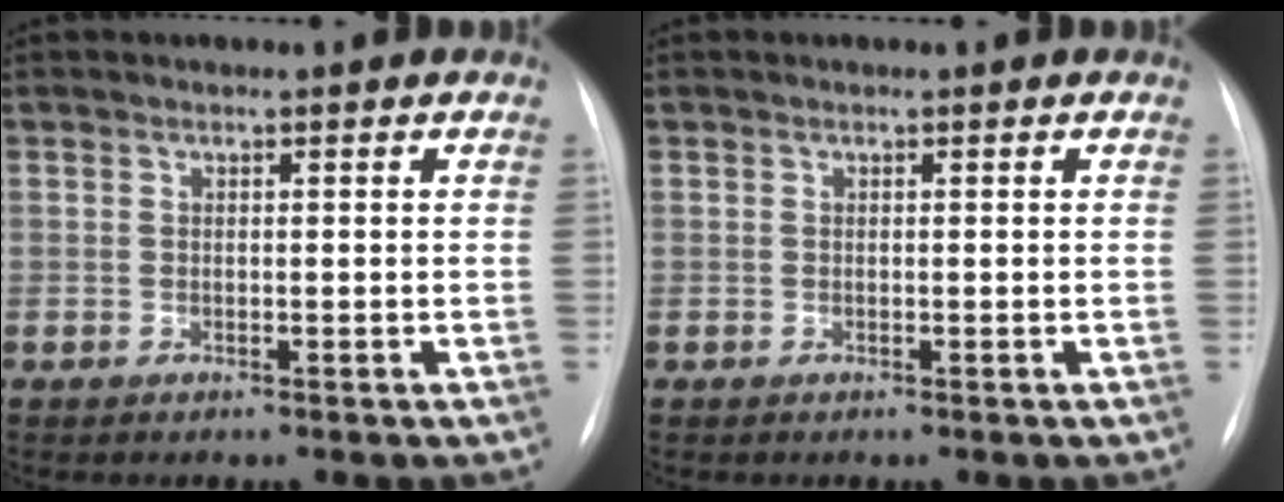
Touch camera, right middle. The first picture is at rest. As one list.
[{"total": 0.0}]